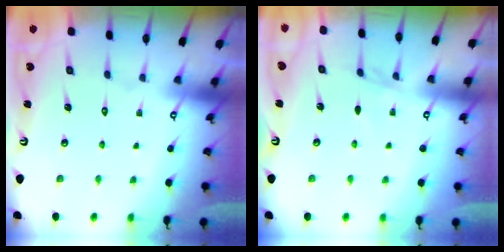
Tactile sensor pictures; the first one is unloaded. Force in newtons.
{"total": 4.1, "press": 4.1, "slide": 0.5}